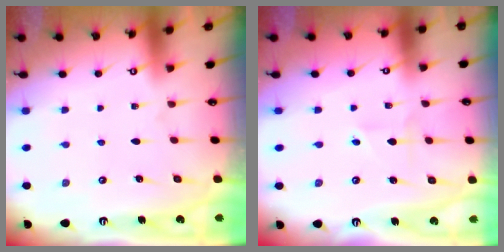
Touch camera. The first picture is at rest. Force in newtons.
{"total": 1.6, "press": 1.3, "slide": 0.9}